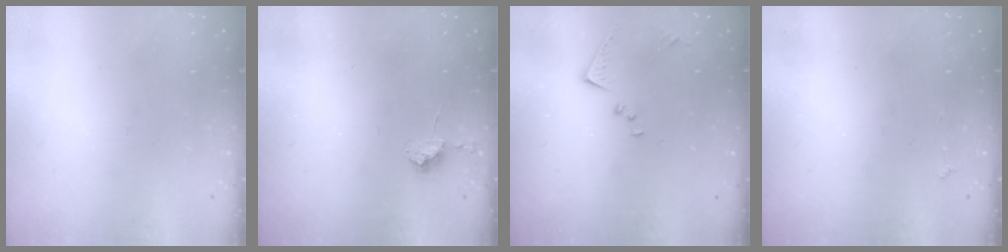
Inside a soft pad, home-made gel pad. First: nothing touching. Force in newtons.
{"total": 6.6, "press": 6.6, "slide": 0.9}
{"total": 8.7, "press": 8.7, "slide": 0.5}
{"total": 1.7, "press": 1.7, "slide": 0.4}